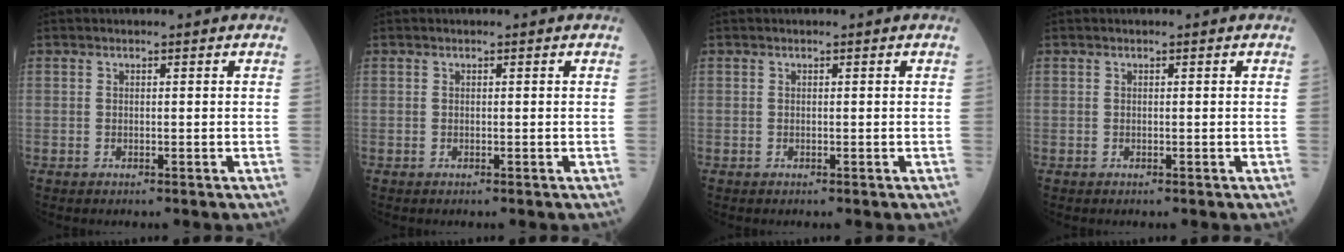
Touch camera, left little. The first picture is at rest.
{"total": 0.0}
{"total": 0.0}
{"total": 0.0}